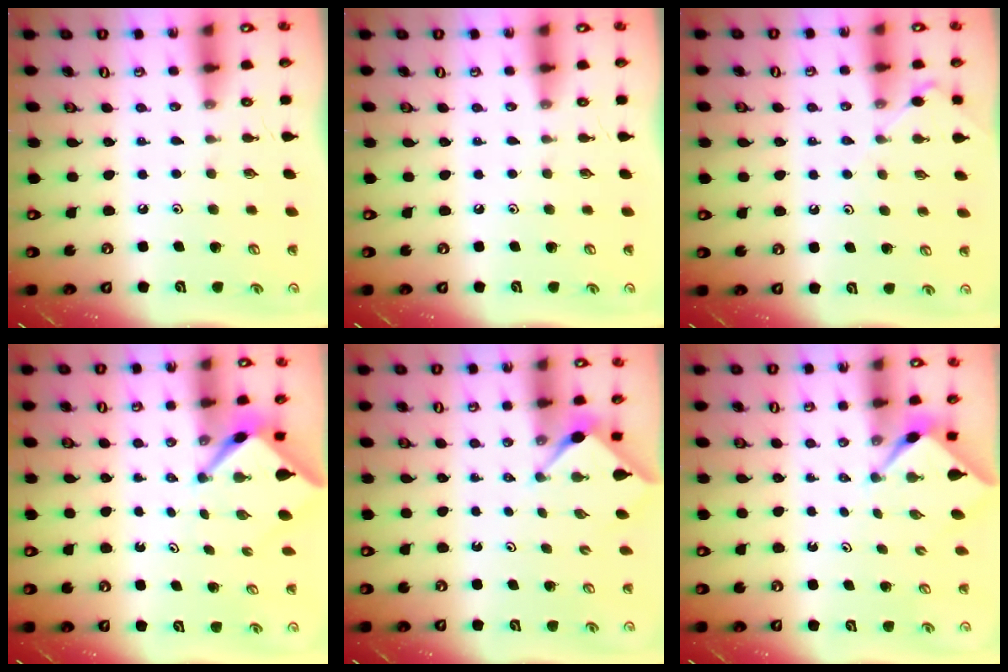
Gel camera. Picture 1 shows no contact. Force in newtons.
{"total": 0.0}
{"total": 5.7, "press": 5.6, "slide": 0.7}
{"total": 3.5, "press": 3.5, "slide": 0.2}
{"total": 3.0, "press": 2.9, "slide": 0.5}
{"total": 2.4, "press": 2.4, "slide": 0.1}